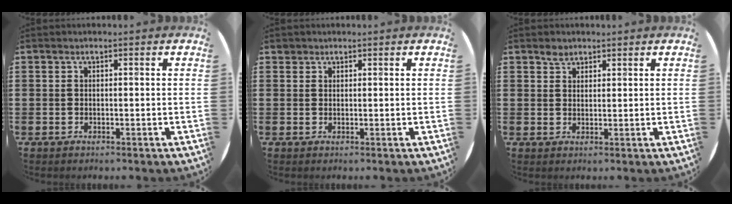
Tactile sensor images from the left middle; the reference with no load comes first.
{"total": 0.8, "force": [0.7, 0.3, -0.1], "torque": [0.000, 0.002, 0.014]}
{"total": 1.8, "force": [1.5, 0.9, 0.2], "torque": [0.003, 0.000, 0.028]}